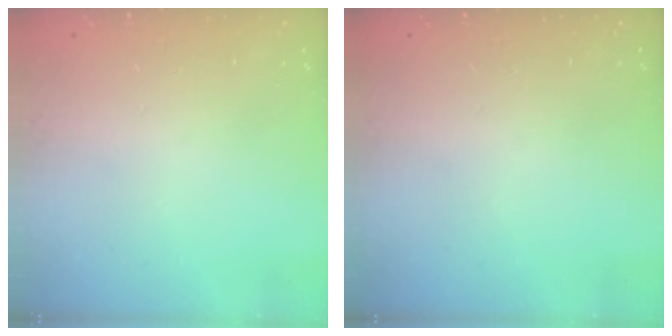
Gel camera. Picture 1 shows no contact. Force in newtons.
{"total": 0.0}